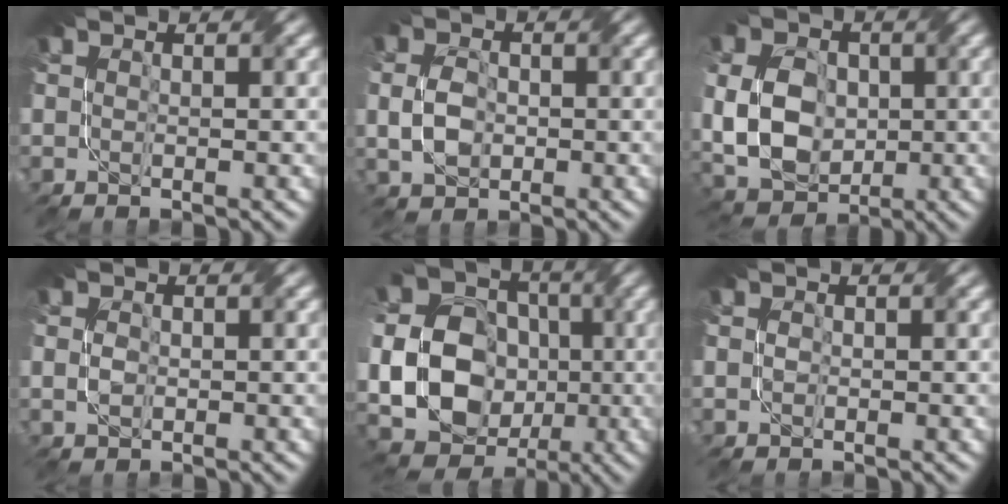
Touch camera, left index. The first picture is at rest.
{"total": 3.0, "force": [-1.1, 1.9, 2.0], "torque": [-0.047, -0.003, -0.025]}
{"total": 9.4, "force": [-0.9, 7.0, 6.2], "torque": [-0.125, 0.006, -0.031]}
{"total": 1.1, "force": [-0.7, 0.5, 0.7], "torque": [-0.015, -0.002, -0.013]}
{"total": 16.2, "force": [-2.3, 13.8, 8.1], "torque": [-0.173, -0.010, -0.060]}
{"total": 0.5, "force": [-0.5, 0.1, 0.2], "torque": [-0.001, -0.002, -0.010]}